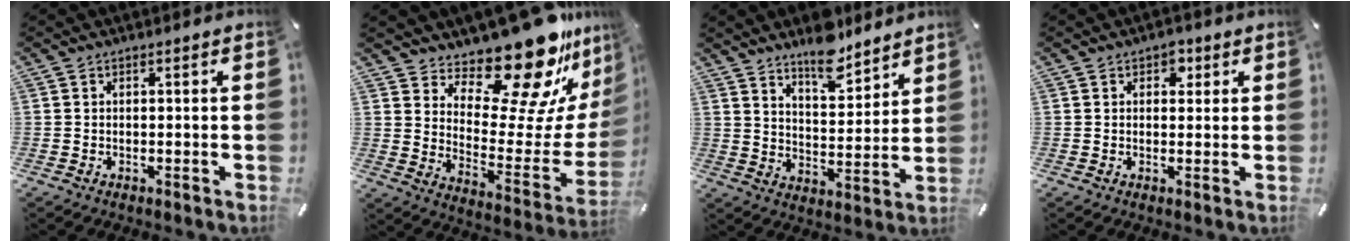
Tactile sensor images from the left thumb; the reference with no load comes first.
{"total": 21.8, "force": [17.8, 7.4, 10.2], "torque": [-0.124, -0.158, 0.289]}
{"total": 10.5, "force": [9.1, 3.9, 3.5], "torque": [-0.045, -0.068, 0.163]}
{"total": 3.1, "force": [1.5, 2.2, 1.4], "torque": [0.000, -0.006, 0.018]}